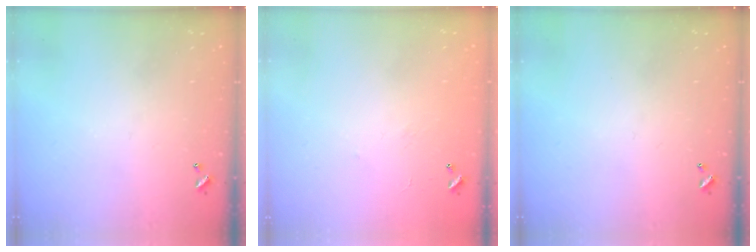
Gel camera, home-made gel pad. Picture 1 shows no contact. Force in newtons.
{"total": 7.3, "press": 7.3, "slide": 0.6}
{"total": 0.0}